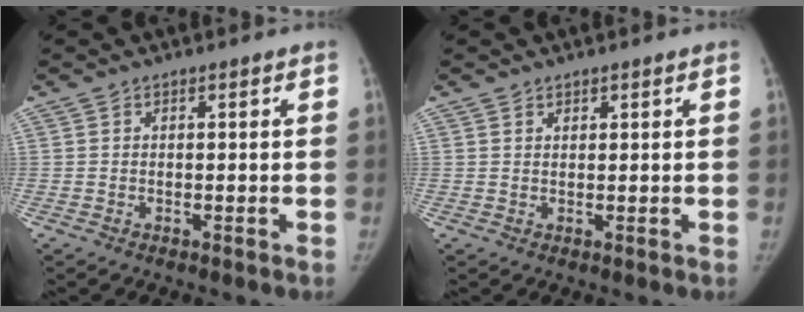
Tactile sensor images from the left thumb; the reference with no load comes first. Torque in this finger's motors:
{"motor_torque": [-0.52, -0.31, 0.09, 0.20, -0.07]}